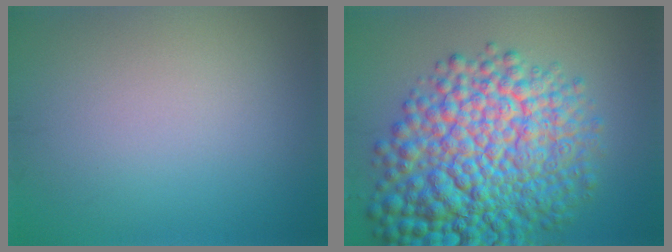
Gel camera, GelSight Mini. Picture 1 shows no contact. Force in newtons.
{"total": 14.0, "press": 14.0, "slide": 0.4}